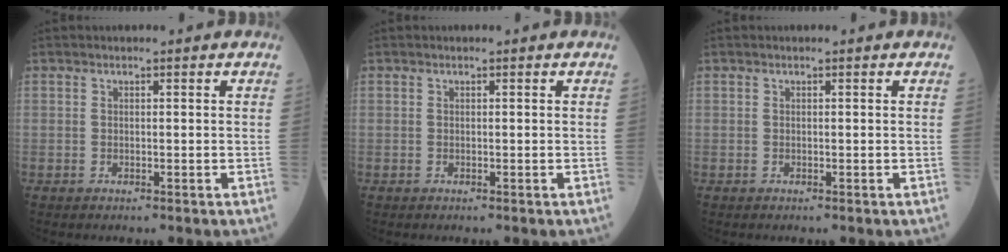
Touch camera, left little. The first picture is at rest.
{"total": 0.0}
{"total": 0.0}